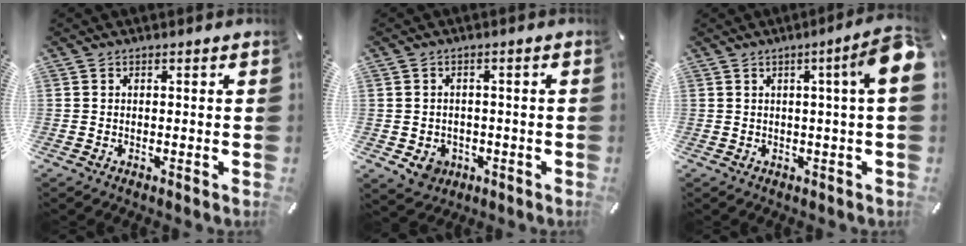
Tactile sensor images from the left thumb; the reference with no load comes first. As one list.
[{"total": 4.6, "force": [-1.4, 4.1, 1.5], "torque": [-0.016, 0.004, -0.026]}, {"total": 8.5, "force": [2.3, 0.2, 8.2], "torque": [-0.125, -0.012, 0.034]}]